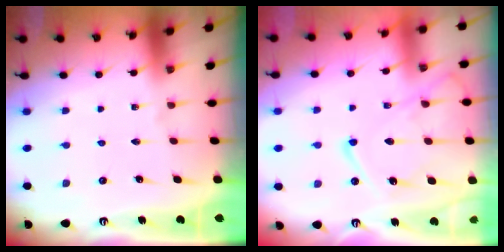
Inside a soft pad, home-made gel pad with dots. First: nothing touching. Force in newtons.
{"total": 12.5, "press": 12.5, "slide": 1.5}